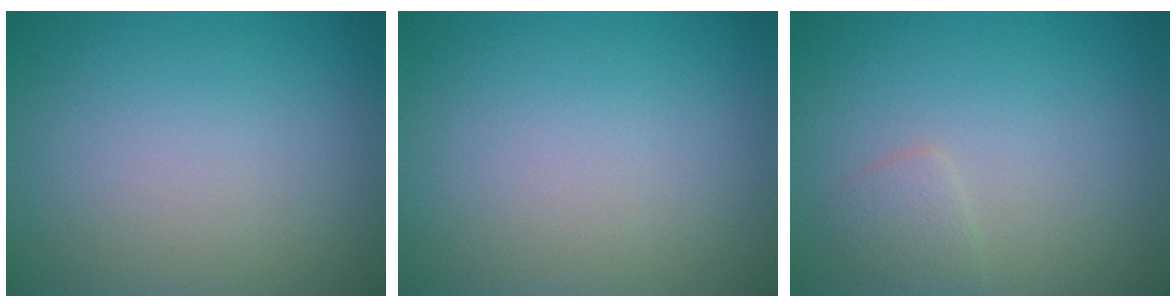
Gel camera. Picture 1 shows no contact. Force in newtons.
{"total": 0.0}
{"total": 1.3, "press": 1.3, "slide": 0.1}